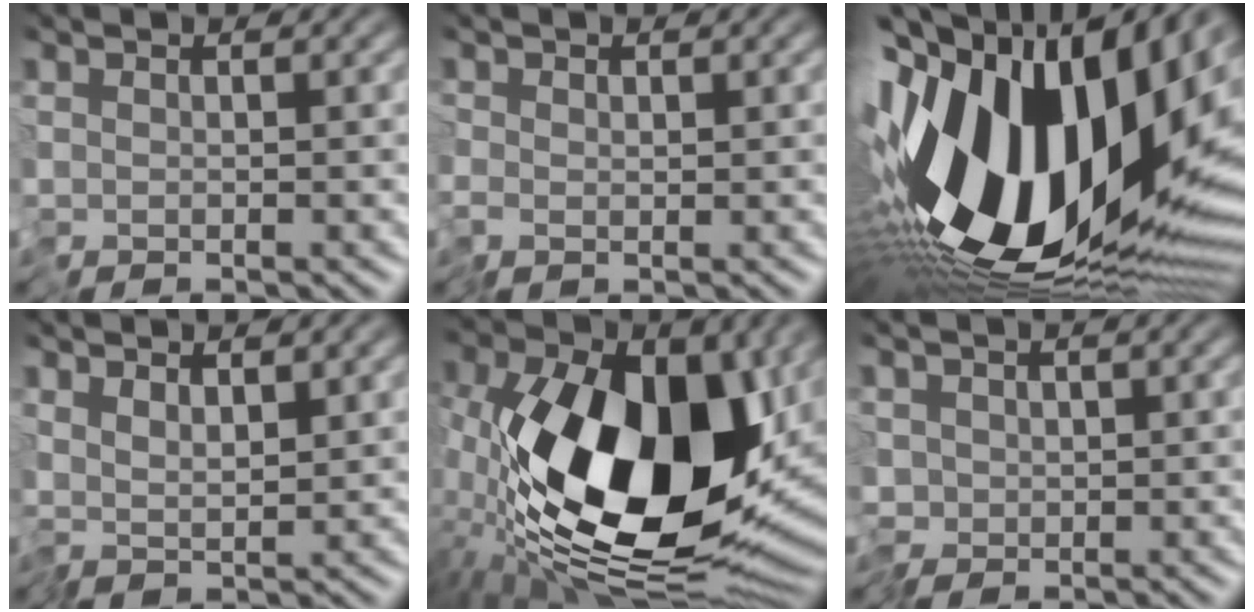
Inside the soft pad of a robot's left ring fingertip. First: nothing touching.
{"total": 0.0}
{"total": 20.3, "force": [-0.8, 11.2, 16.8], "torque": [-0.324, -0.021, -0.032]}
{"total": 2.0, "force": [1.1, 0.7, 1.5], "torque": [-0.033, -0.001, 0.019]}
{"total": 18.8, "force": [-0.7, 11.7, 14.7], "torque": [-0.281, -0.057, -0.013]}
{"total": 1.6, "force": [-0.2, 1.4, 0.8], "torque": [-0.022, 0.001, -0.010]}